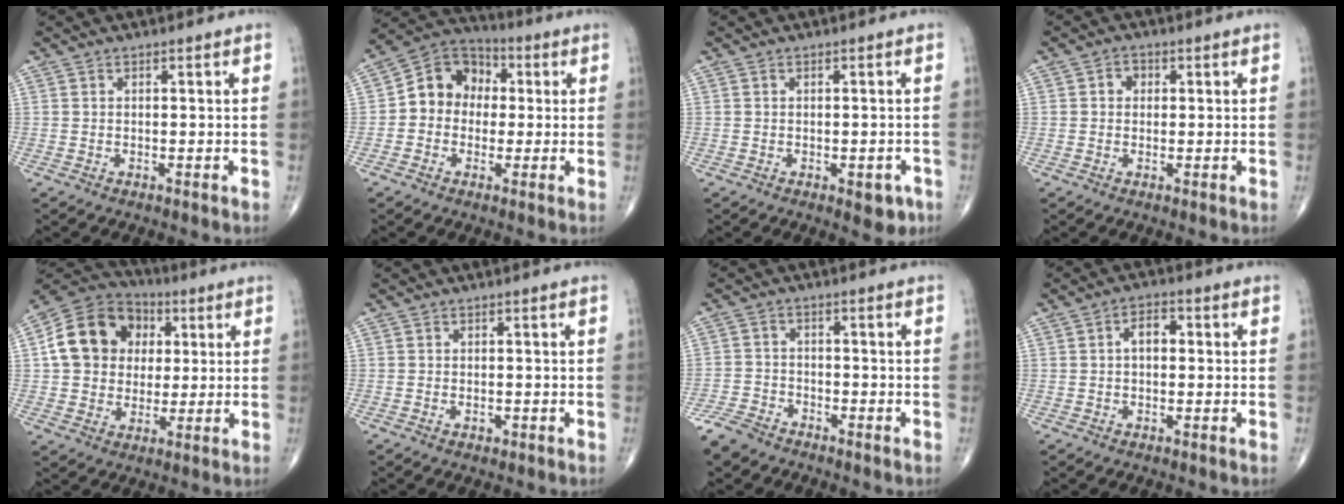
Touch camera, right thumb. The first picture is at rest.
{"total": 10.5, "force": [0.4, 9.0, 5.4], "torque": [-0.057, 0.032, -0.009]}
{"total": 3.8, "force": [-1.6, 2.0, 2.8], "torque": [-0.012, 0.001, -0.017]}
{"total": 2.2, "force": [0.3, 2.0, 1.0], "torque": [-0.004, 0.005, 0.000]}
{"total": 15.6, "force": [2.9, 12.9, 8.2], "torque": [-0.126, 0.013, 0.045]}
{"total": 0.9, "force": [-0.4, 0.7, 0.6], "torque": [-0.006, 0.004, -0.004]}
{"total": 5.7, "force": [-4.6, 2.9, 1.8], "torque": [-0.042, 0.005, -0.094]}
{"total": 4.0, "force": [0.3, 2.4, 3.2], "torque": [-0.043, 0.014, -0.001]}